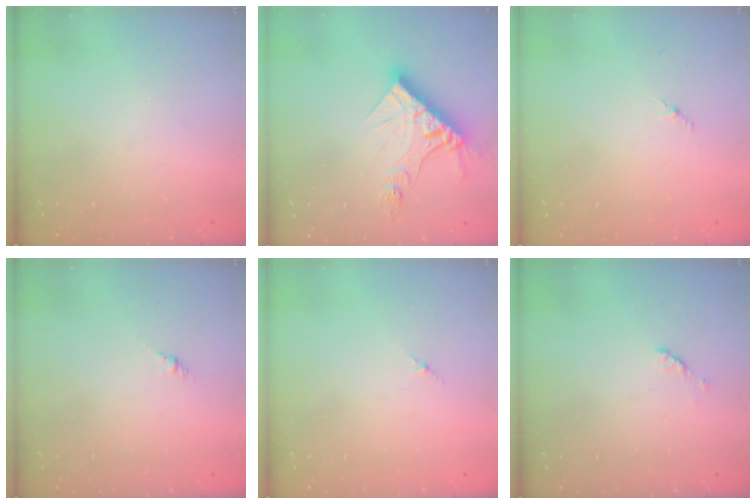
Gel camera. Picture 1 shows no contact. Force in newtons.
{"total": 14.0, "press": 13.9, "slide": 1.7}
{"total": 1.2, "press": 1.1, "slide": 0.6}
{"total": 1.5, "press": 1.4, "slide": 0.6}
{"total": 1.8, "press": 1.7, "slide": 0.6}
{"total": 2.8, "press": 2.7, "slide": 0.4}